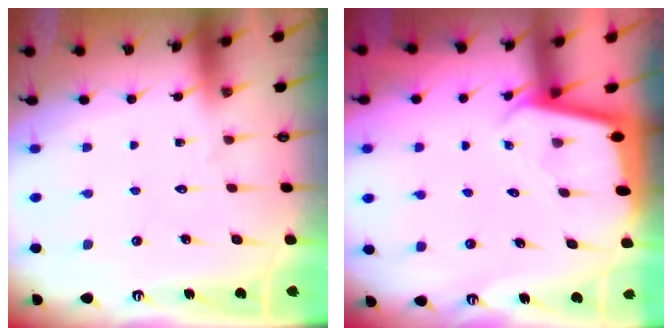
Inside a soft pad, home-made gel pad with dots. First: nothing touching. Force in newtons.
{"total": 1.9, "press": 1.9, "slide": 0.1}